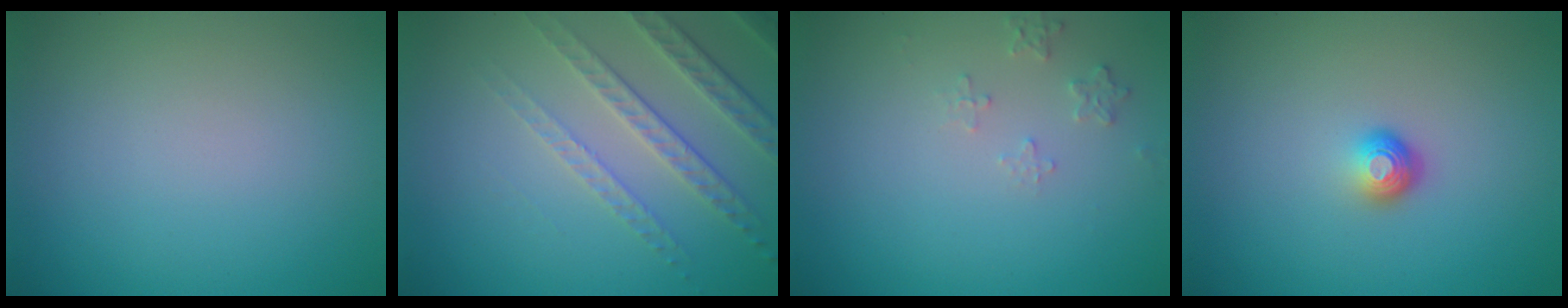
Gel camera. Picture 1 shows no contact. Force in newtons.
{"total": 4.7, "press": 3.3, "slide": 3.3}
{"total": 1.3, "press": 1.3, "slide": 0.2}
{"total": 1.8, "press": 1.1, "slide": 1.5}